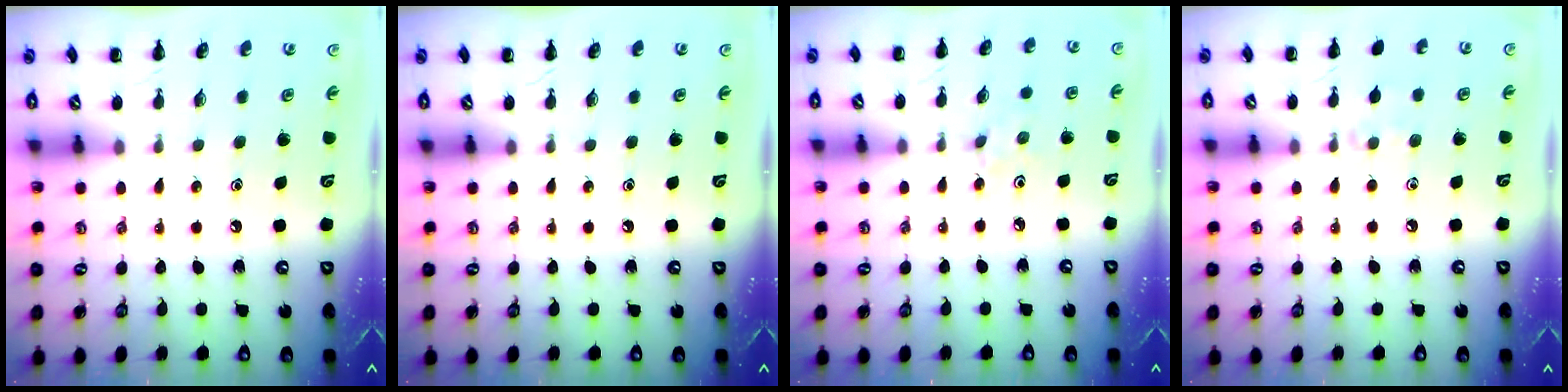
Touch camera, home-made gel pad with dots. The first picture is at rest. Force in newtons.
{"total": 0.0}
{"total": 2.4, "press": 2.2, "slide": 0.8}
{"total": 5.5, "press": 5.1, "slide": 1.9}